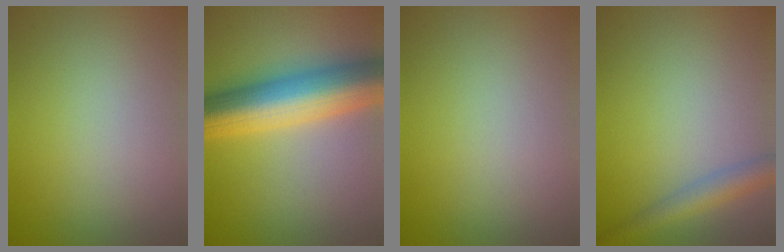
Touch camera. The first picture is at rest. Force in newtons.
{"total": 11.2, "press": 11.2, "slide": 0.3}
{"total": 0.0}
{"total": 3.2, "press": 3.2, "slide": 0.1}